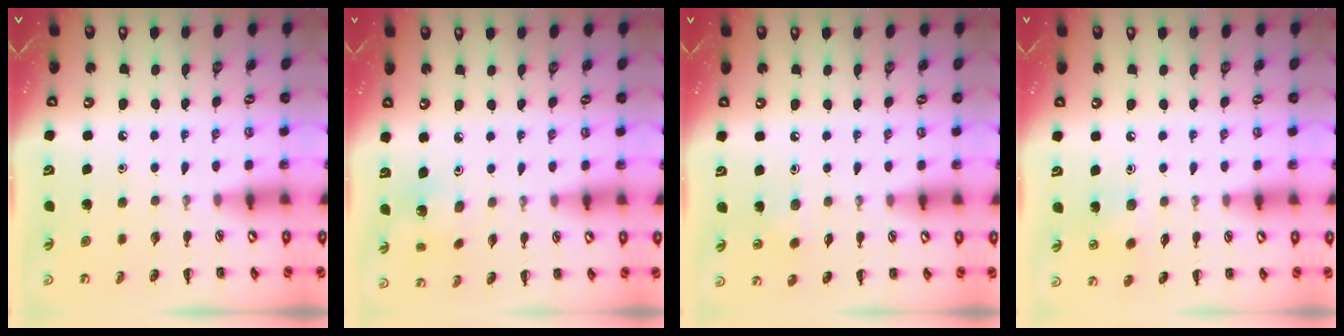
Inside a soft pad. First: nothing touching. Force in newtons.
{"total": 2.6, "press": 2.4, "slide": 0.9}
{"total": 4.3, "press": 4.1, "slide": 1.1}
{"total": 6.0, "press": 5.9, "slide": 1.1}